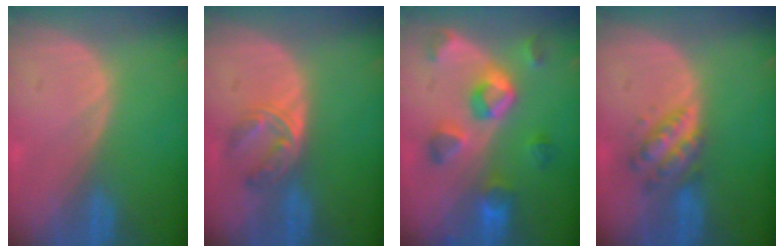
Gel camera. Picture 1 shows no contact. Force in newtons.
{"total": 5.7, "press": 4.7, "slide": 3.3}
{"total": 8.0, "press": 7.9, "slide": 1.3}
{"total": 5.2, "press": 5.2, "slide": 0.1}